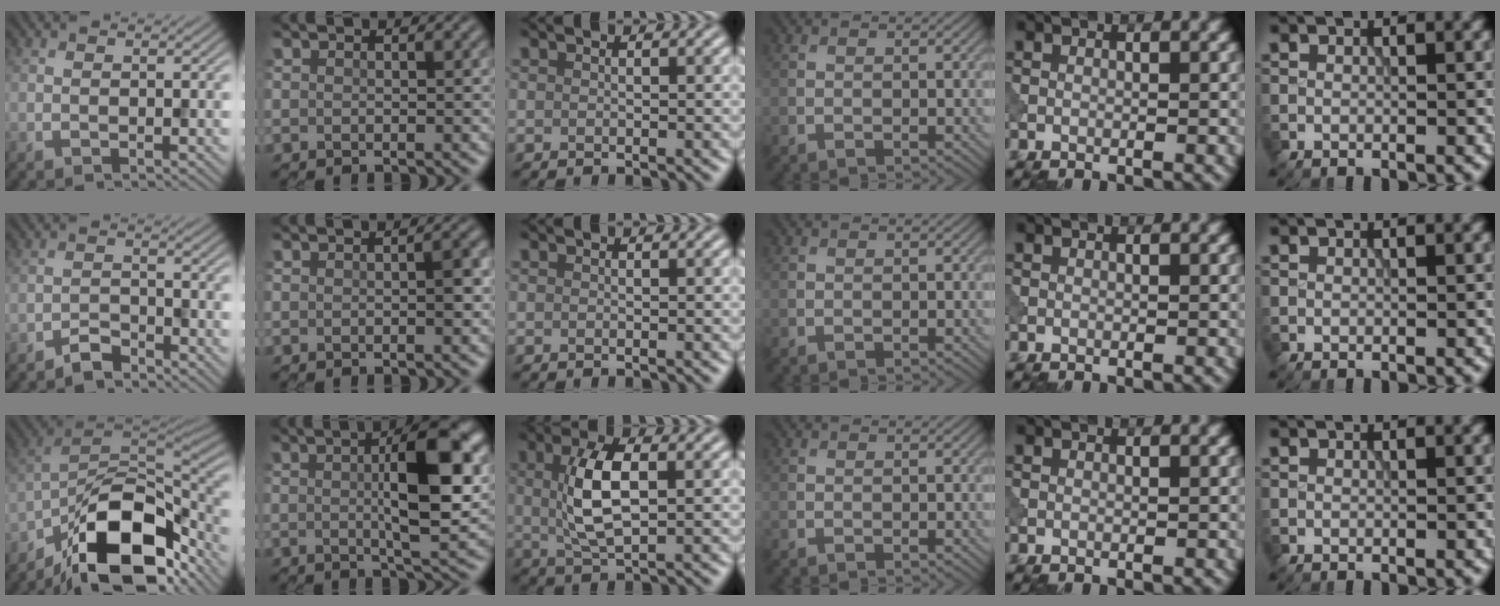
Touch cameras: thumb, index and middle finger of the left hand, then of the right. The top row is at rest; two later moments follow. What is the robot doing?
{"motion": "shake", "object": "bell"}